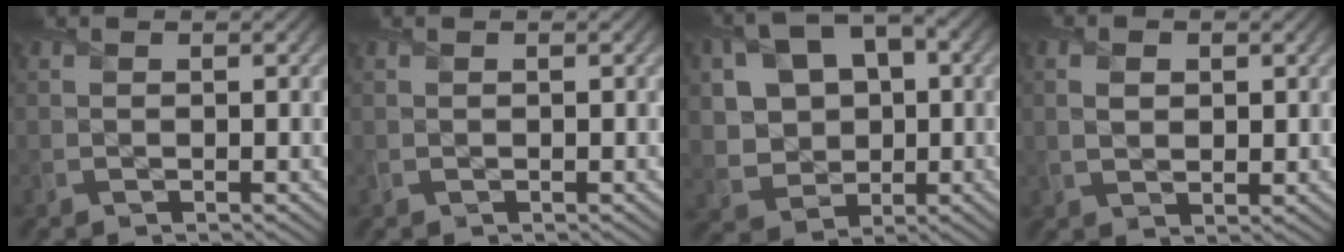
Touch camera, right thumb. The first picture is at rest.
{"total": 0.0}
{"total": 10.9, "force": [2.2, 8.3, 6.8], "torque": [-0.158, 0.017, 0.038]}
{"total": 2.7, "force": [0.6, 1.8, 1.9], "torque": [-0.040, -0.005, 0.015]}